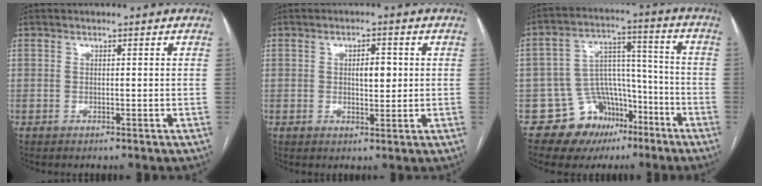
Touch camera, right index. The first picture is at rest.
{"total": 3.4, "force": [0.5, 1.4, 3.0], "torque": [-0.046, 0.002, 0.008]}
{"total": 11.6, "force": [-6.9, 8.7, 3.4], "torque": [-0.044, 0.066, -0.100]}